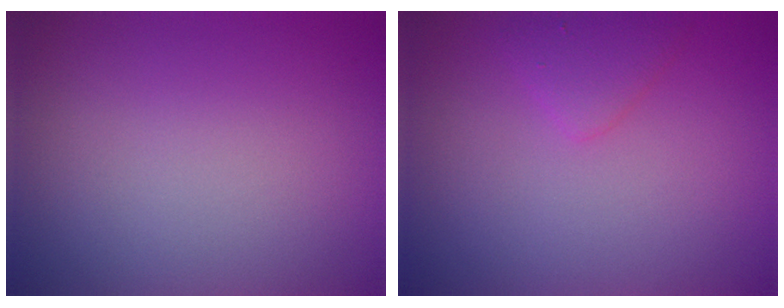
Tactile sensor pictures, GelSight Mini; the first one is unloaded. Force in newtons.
{"total": 1.7, "press": 1.7, "slide": 0.1}